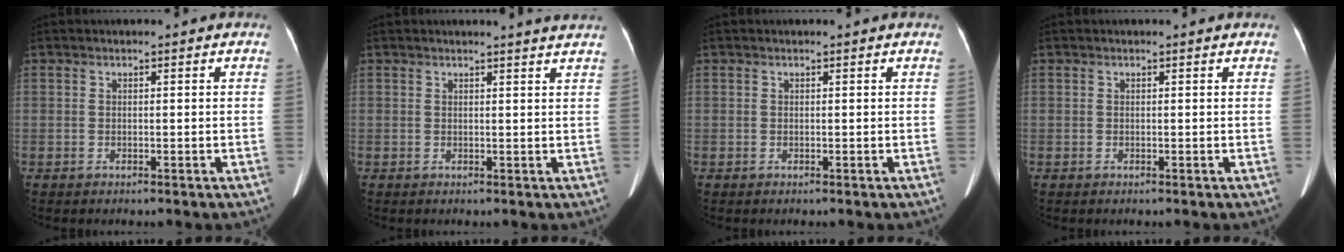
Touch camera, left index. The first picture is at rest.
{"total": 3.7, "force": [3.5, -0.7, 1.1], "torque": [-0.016, -0.005, 0.028]}
{"total": 0.0}
{"total": 0.0}